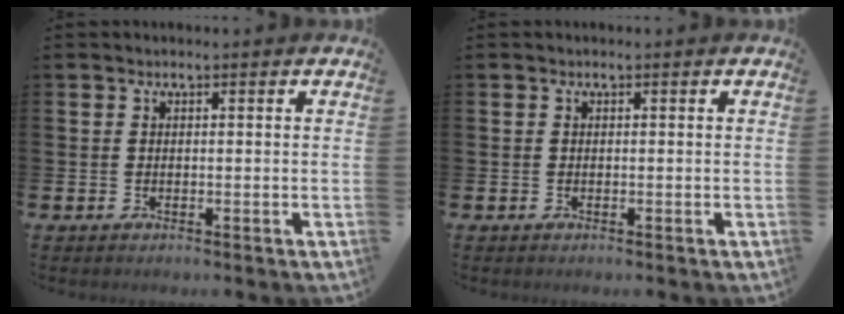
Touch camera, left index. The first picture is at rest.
{"total": 0.0}